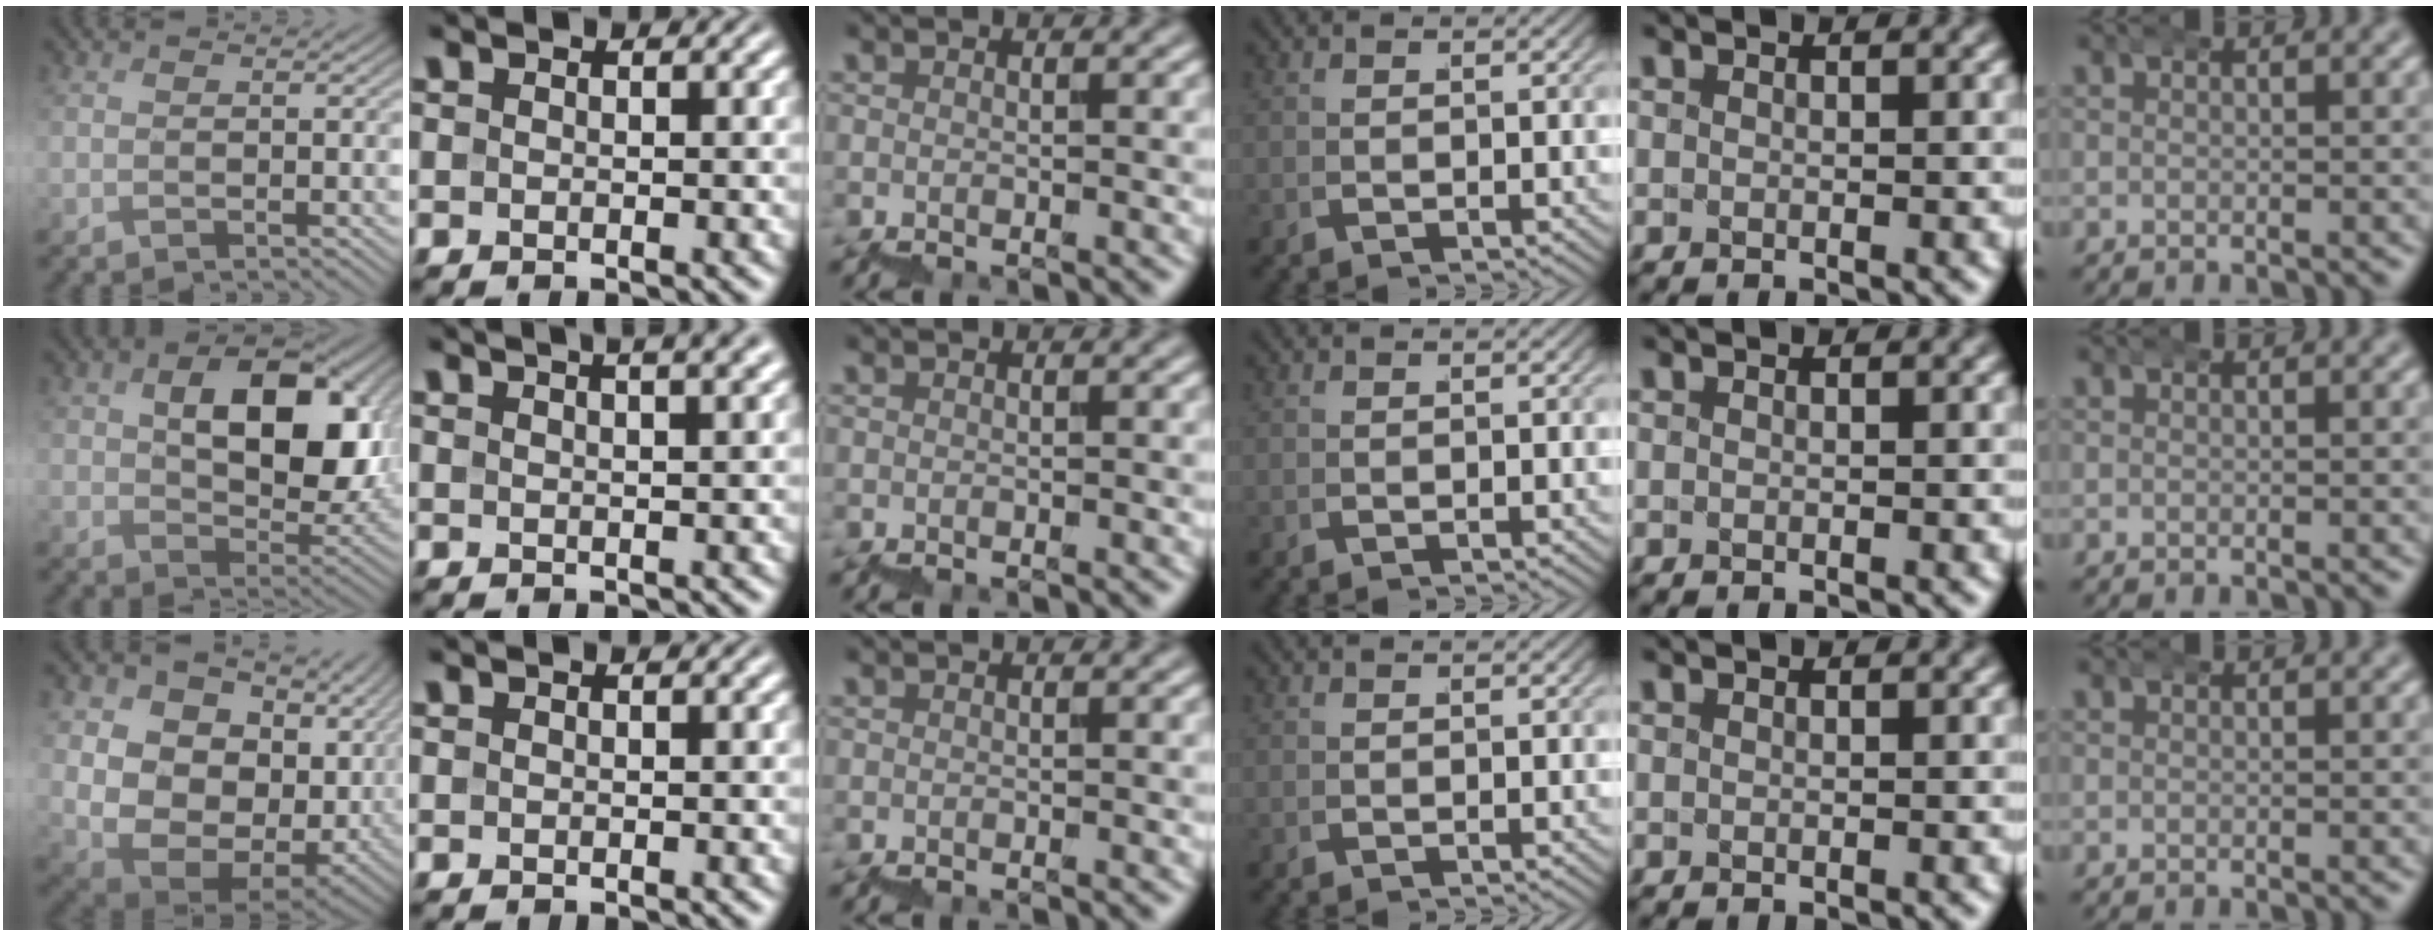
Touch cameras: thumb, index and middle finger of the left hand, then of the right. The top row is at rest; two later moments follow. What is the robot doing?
{"motion": "wrap", "object": "bubble wrap"}